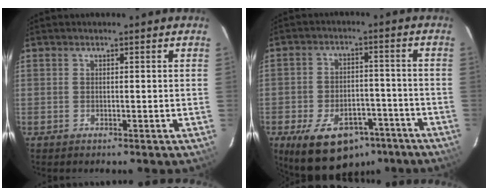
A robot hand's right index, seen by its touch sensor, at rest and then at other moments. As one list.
[{"total": 16.1, "force": [-10.0, 9.3, 8.5], "torque": [-0.176, 0.007, -0.136]}]